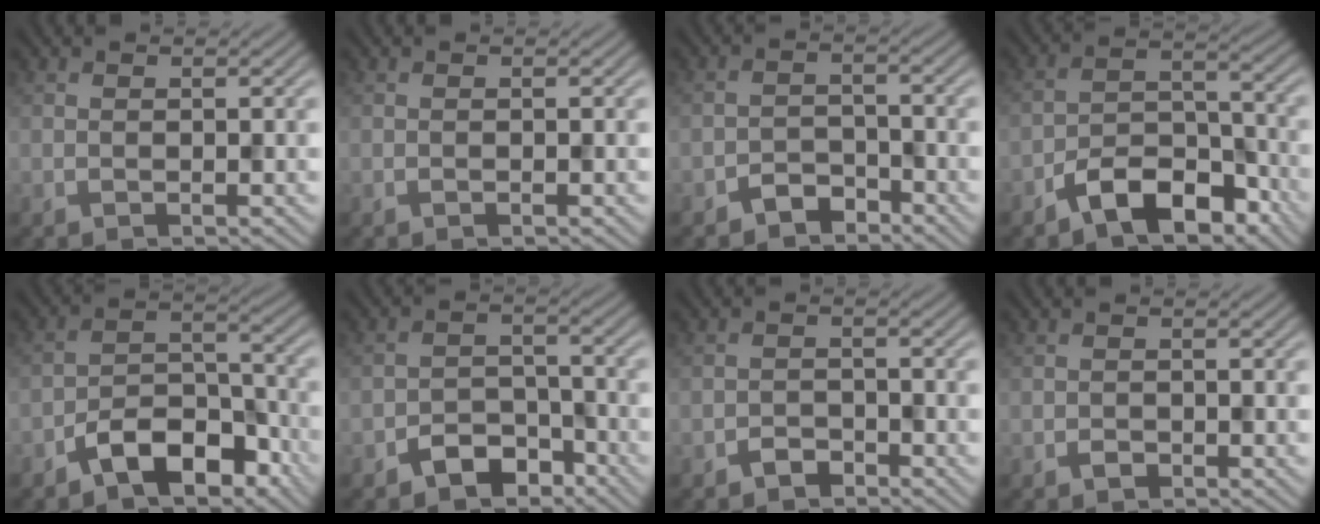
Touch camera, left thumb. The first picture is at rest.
{"total": 0.0}
{"total": 3.1, "force": [-2.5, 1.5, 1.0], "torque": [-0.013, 0.006, -0.054]}
{"total": 8.2, "force": [-5.5, 4.0, 4.6], "torque": [-0.073, 0.004, -0.112]}
{"total": 8.0, "force": [-5.2, 4.0, 4.6], "torque": [-0.071, 0.007, -0.105]}
{"total": 5.1, "force": [-3.6, 2.9, 2.2], "torque": [-0.037, 0.004, -0.071]}
{"total": 2.1, "force": [-1.6, 1.1, 0.7], "torque": [-0.007, 0.004, -0.035]}
{"total": 1.0, "force": [-0.7, 0.7, 0.4], "torque": [-0.006, -0.001, -0.013]}